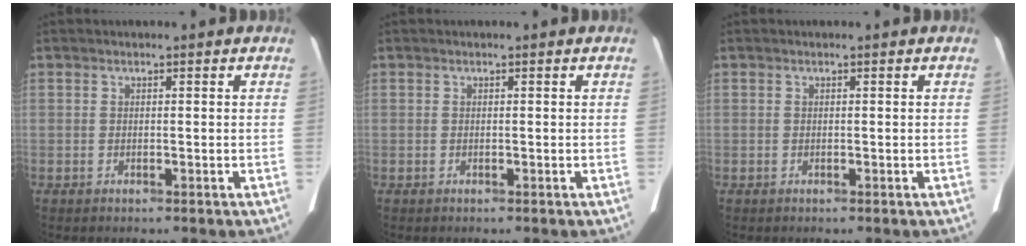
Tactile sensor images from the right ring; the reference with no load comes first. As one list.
[{"total": 0.0}, {"total": 0.0}]